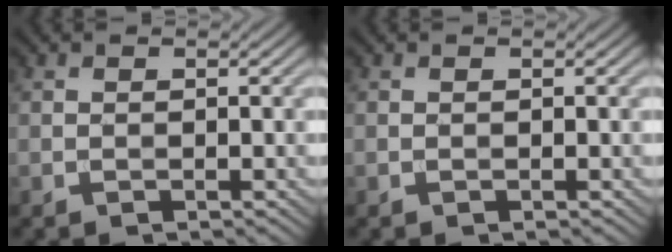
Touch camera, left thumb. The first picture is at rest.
{"total": 0.0}